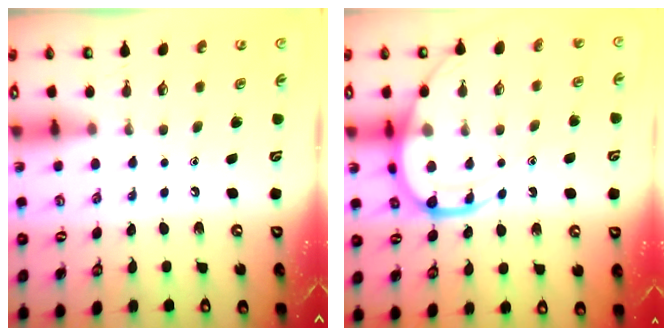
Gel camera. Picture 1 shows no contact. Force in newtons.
{"total": 13.7, "press": 13.6, "slide": 1.6}